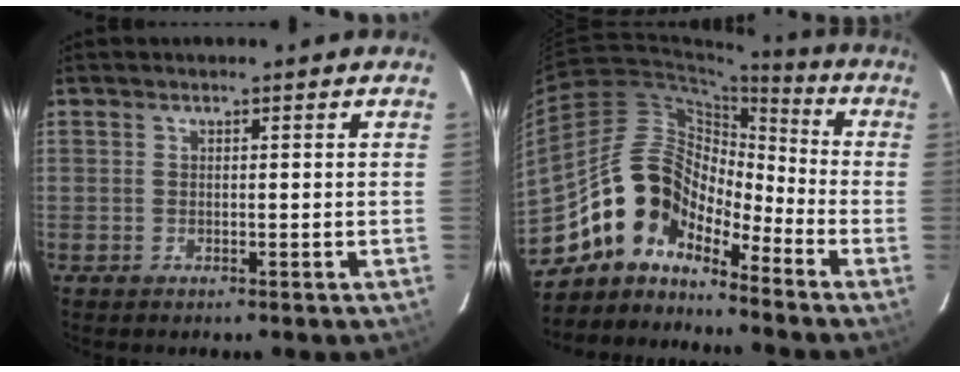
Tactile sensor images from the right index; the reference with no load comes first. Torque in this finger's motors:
{"motor_torque": [1.09, -0.98, 0.89, 0.17]}